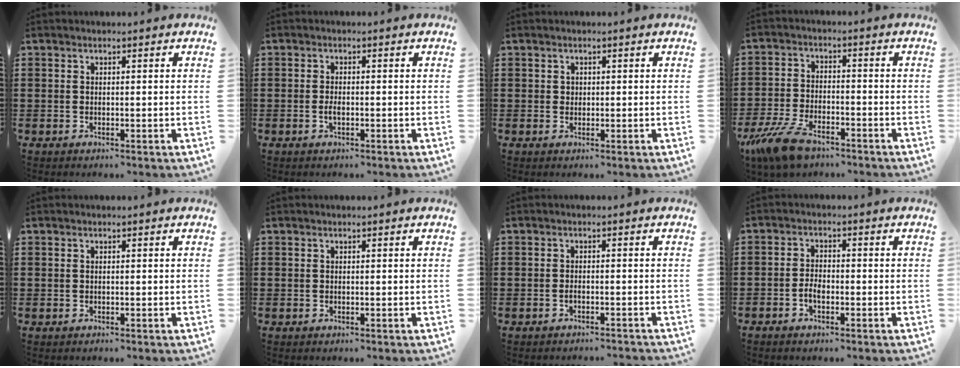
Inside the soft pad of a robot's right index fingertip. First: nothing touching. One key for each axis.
{"total": 1.6, "fx": -0.6, "fy": 0.6, "fz": 1.4, "tx": -0.028, "ty": -0.002, "tz": -0.010}
{"total": 0.7, "fx": 0.3, "fy": 0.6, "fz": 0.2, "tx": -0.005, "ty": 0.001, "tz": 0.007}
{"total": 8.1, "fx": -5.9, "fy": 2.9, "fz": 4.7, "tx": -0.121, "ty": 0.001, "tz": -0.117}
{"total": 0.0}
{"total": 0.0}
{"total": 1.1, "fx": -1.0, "fy": 0.0, "fz": 0.5, "tx": -0.012, "ty": -0.002, "tz": -0.020}
{"total": 2.4, "fx": -1.1, "fy": 1.2, "fz": 1.7, "tx": -0.042, "ty": 0.001, "tz": -0.025}